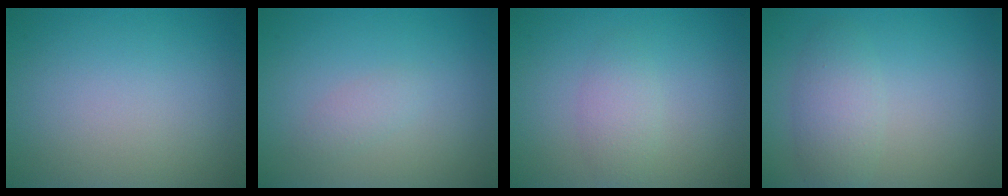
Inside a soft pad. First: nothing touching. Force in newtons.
{"total": 1.1, "press": 1.1, "slide": 0.0}
{"total": 1.8, "press": 1.8, "slide": 0.1}
{"total": 2.7, "press": 2.7, "slide": 0.1}